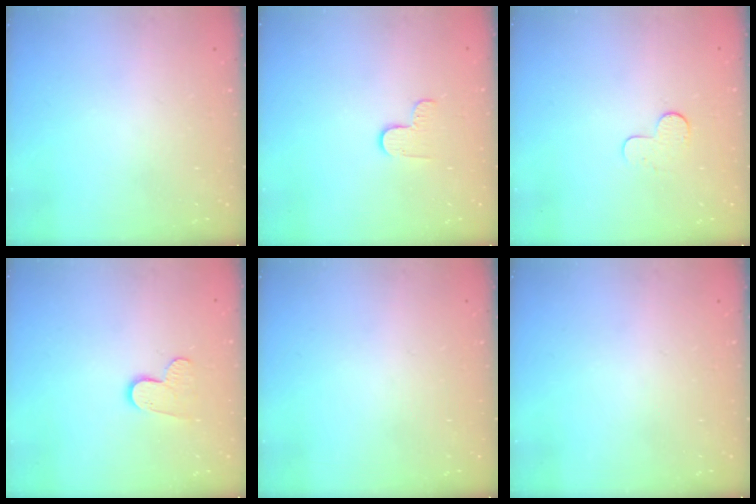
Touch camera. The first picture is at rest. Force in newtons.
{"total": 3.8, "press": 3.8, "slide": 0.4}
{"total": 5.0, "press": 5.0, "slide": 0.5}
{"total": 7.8, "press": 7.7, "slide": 0.6}
{"total": 0.0}
{"total": 0.0}